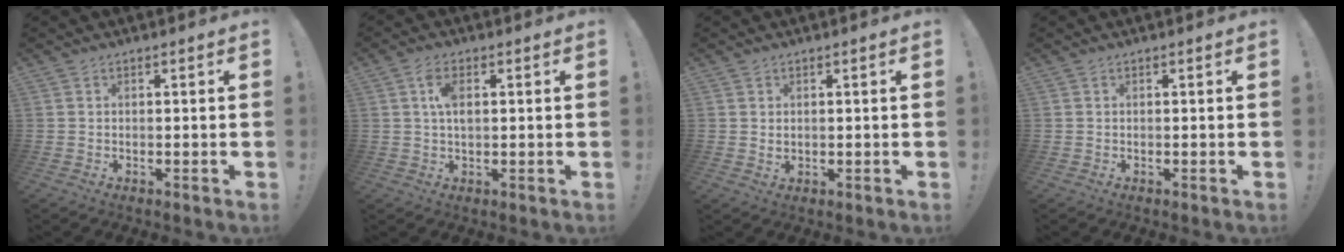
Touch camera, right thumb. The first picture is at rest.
{"total": 5.3, "force": [1.2, 2.5, 4.5], "torque": [-0.087, 0.002, 0.017]}
{"total": 1.1, "force": [0.5, 0.8, 0.5], "torque": [-0.010, 0.001, 0.009]}
{"total": 0.0}